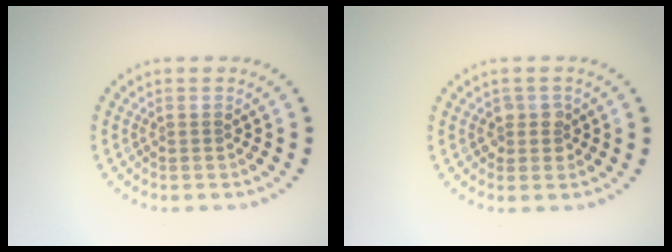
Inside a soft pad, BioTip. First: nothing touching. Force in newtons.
{"total": 1.5, "press": 1.4, "slide": 0.6}